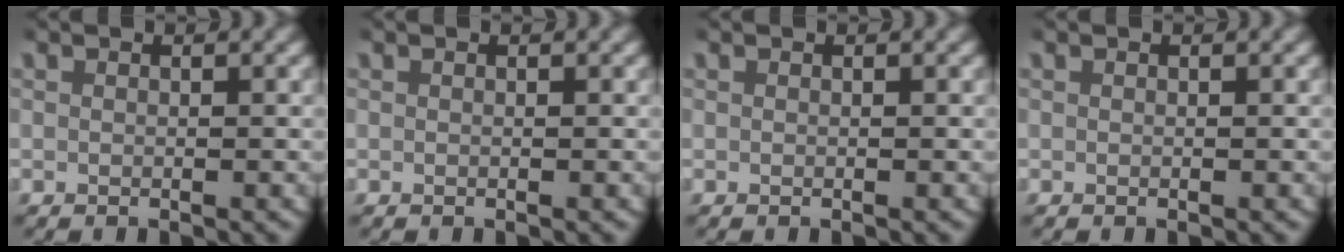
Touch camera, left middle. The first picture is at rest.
{"total": 0.0}
{"total": 0.0}
{"total": 0.0}